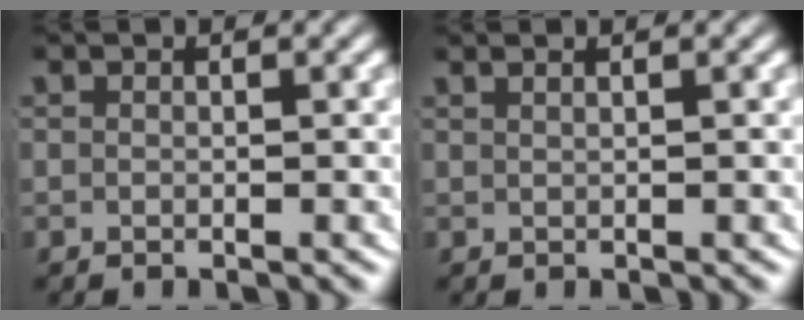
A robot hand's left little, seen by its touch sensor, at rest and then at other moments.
{"total": 1.2, "force": [0.9, -0.3, 0.7], "torque": [-0.008, 0.004, 0.016]}